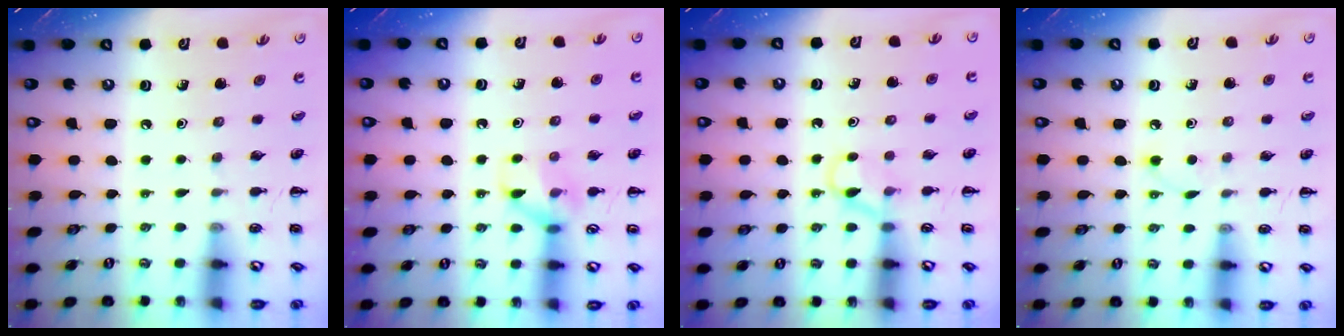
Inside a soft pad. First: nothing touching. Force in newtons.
{"total": 9.1, "press": 9.1, "slide": 1.1}
{"total": 3.9, "press": 3.7, "slide": 1.4}
{"total": 2.7, "press": 2.5, "slide": 0.9}